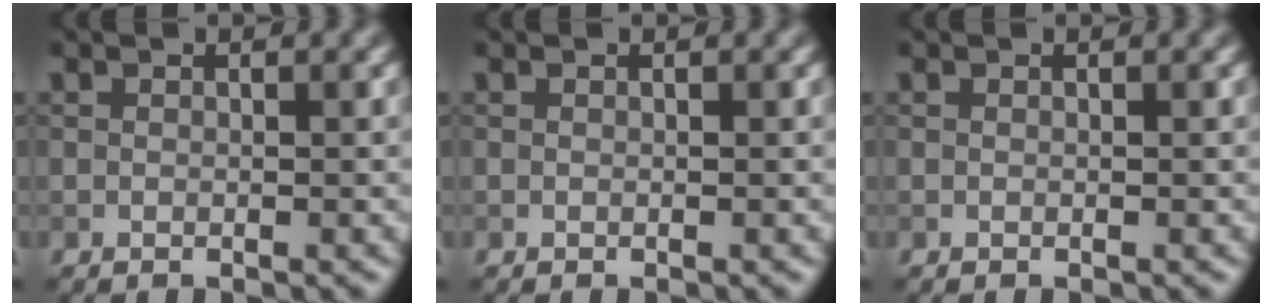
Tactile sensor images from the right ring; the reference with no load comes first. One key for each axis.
{"total": 0.0}
{"total": 0.0}